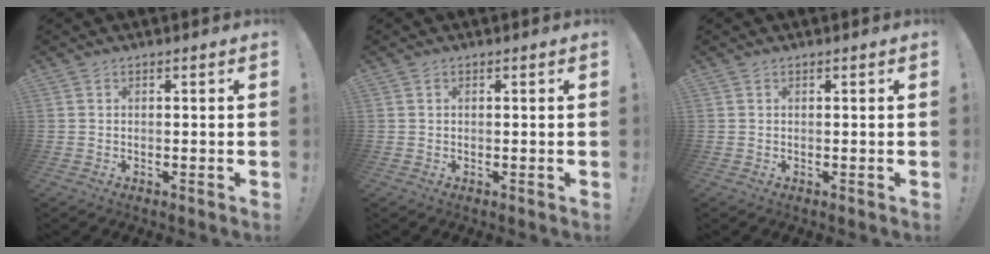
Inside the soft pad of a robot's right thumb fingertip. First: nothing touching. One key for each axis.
{"total": 0.0}
{"total": 0.0}